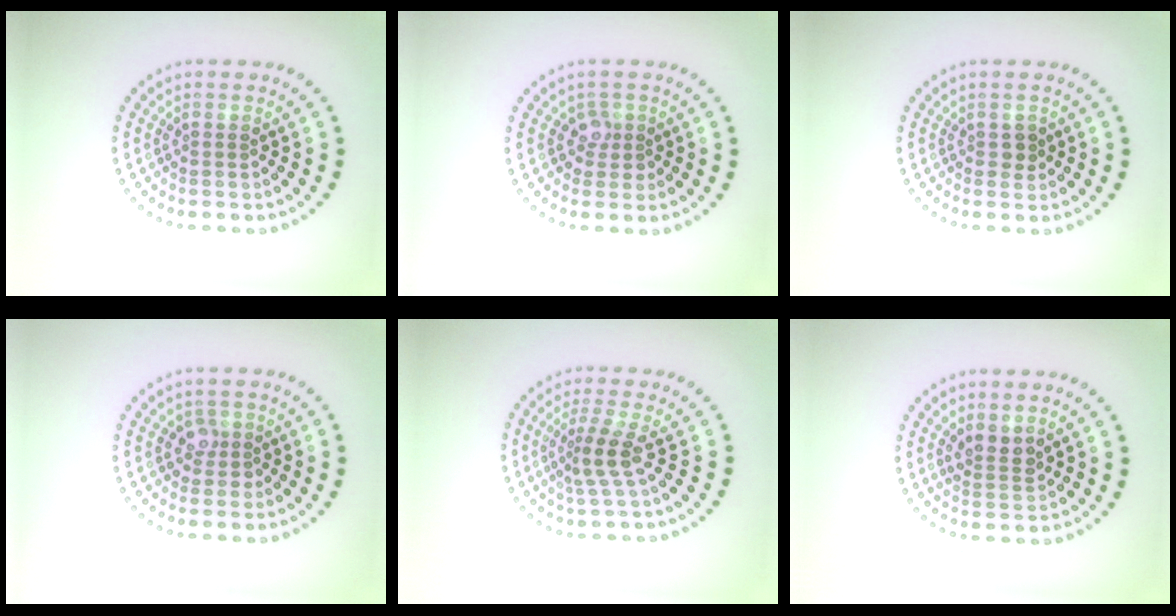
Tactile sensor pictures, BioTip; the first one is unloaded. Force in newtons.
{"total": 1.6, "press": 1.4, "slide": 0.9}
{"total": 1.0, "press": 0.9, "slide": 0.3}
{"total": 1.6, "press": 1.3, "slide": 1.0}
{"total": 2.6, "press": 1.8, "slide": 1.8}
{"total": 2.0, "press": 1.7, "slide": 1.2}